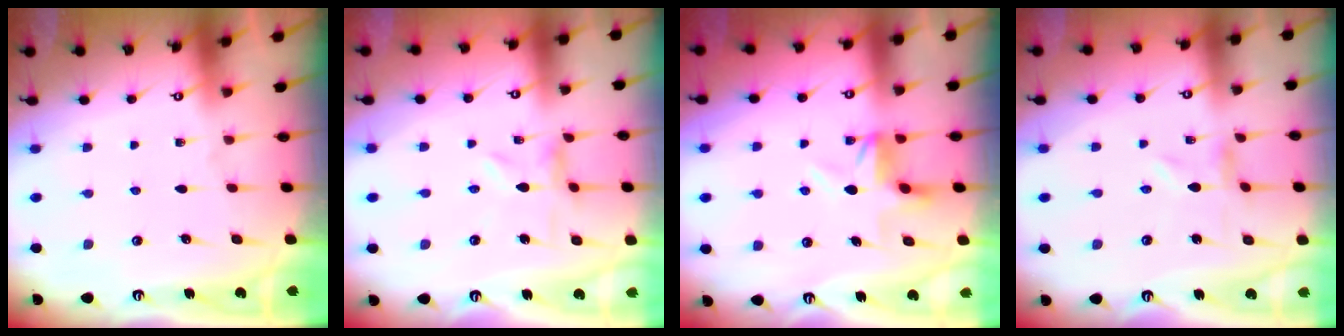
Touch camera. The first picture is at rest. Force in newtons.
{"total": 1.4, "press": 1.4, "slide": 0.3}
{"total": 5.1, "press": 5.1, "slide": 0.1}
{"total": 0.0}